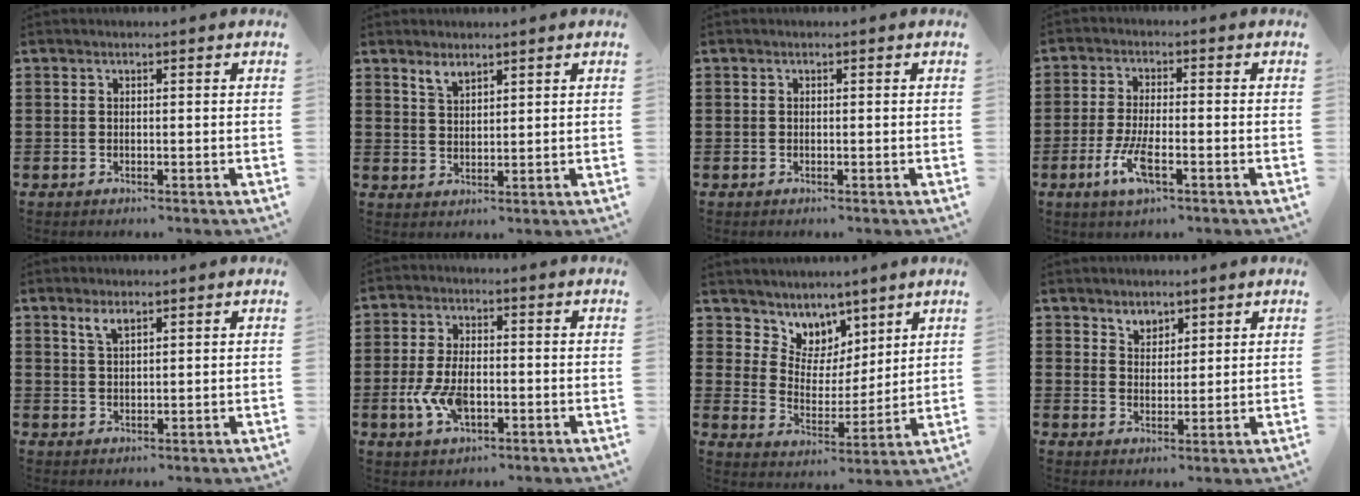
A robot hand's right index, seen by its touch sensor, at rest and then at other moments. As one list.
[{"total": 2.5, "force": [2.1, 1.0, 1.0], "torque": [-0.025, 0.002, 0.040]}, {"total": 0.0}, {"total": 6.0, "force": [-2.7, 1.5, 5.2], "torque": [-0.117, -0.015, -0.051]}, {"total": 2.4, "force": [1.6, 0.9, 1.5], "torque": [-0.034, 0.003, 0.029]}, {"total": 6.7, "force": [-1.8, 3.3, 5.5], "torque": [-0.128, -0.003, -0.036]}, {"total": 6.1, "force": [4.6, 3.9, -0.9], "torque": [-0.027, -0.042, 0.085]}, {"total": 3.2, "force": [2.6, 2.0, 0.0], "torque": [-0.013, 0.006, 0.050]}]